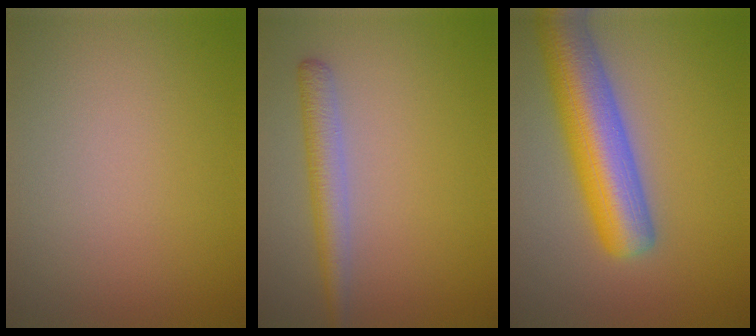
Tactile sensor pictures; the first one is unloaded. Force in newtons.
{"total": 2.8, "press": 2.8, "slide": 0.1}
{"total": 8.4, "press": 8.4, "slide": 0.3}